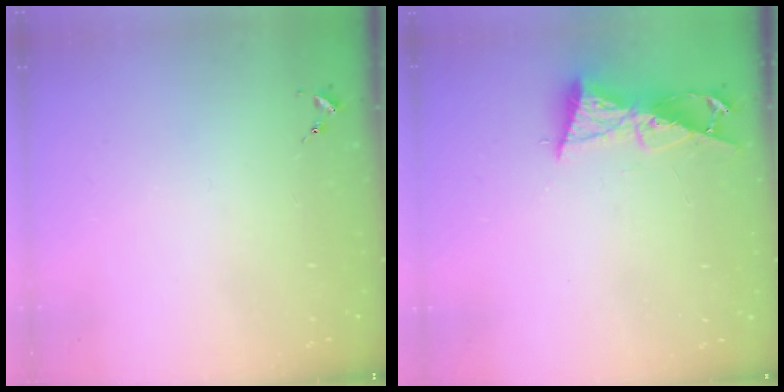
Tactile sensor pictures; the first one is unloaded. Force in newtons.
{"total": 8.9, "press": 8.9, "slide": 0.5}